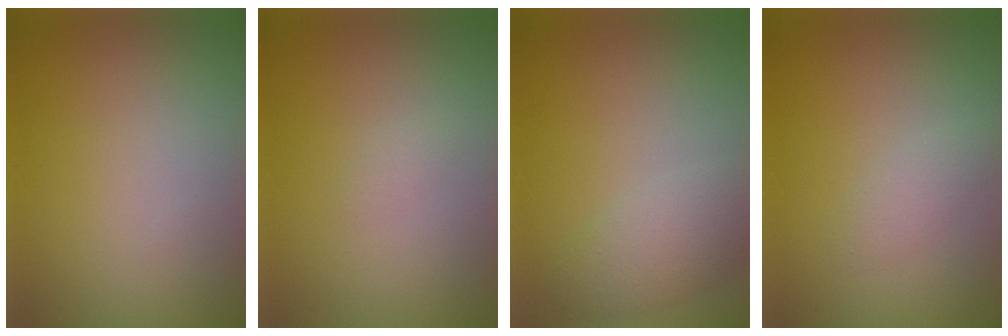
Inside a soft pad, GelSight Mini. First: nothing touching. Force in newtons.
{"total": 0.6, "press": 0.6, "slide": 0.0}
{"total": 3.1, "press": 3.1, "slide": 0.1}
{"total": 1.3, "press": 1.3, "slide": 0.0}